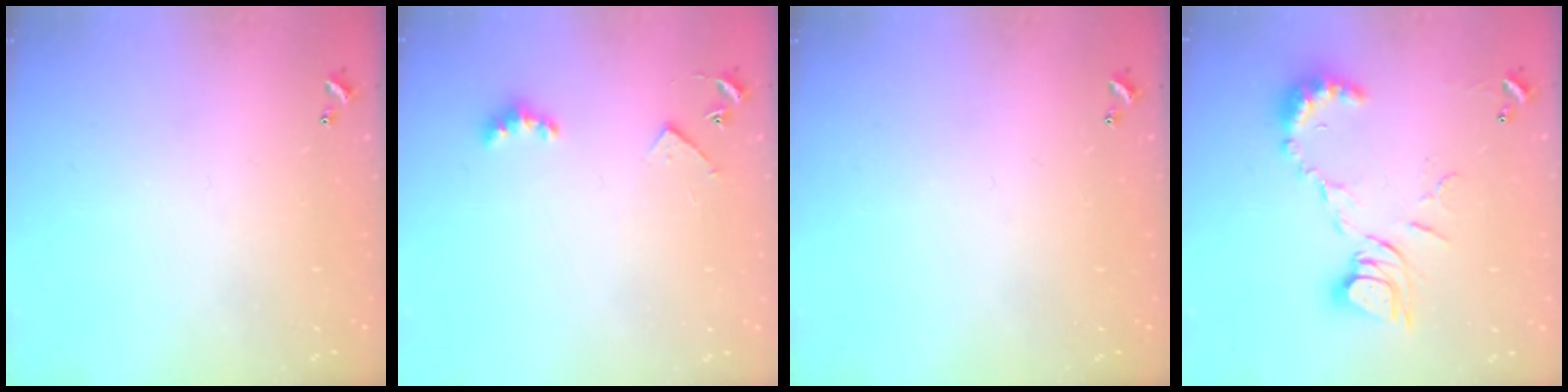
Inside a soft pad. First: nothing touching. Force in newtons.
{"total": 4.5, "press": 4.4, "slide": 0.7}
{"total": 0.0}
{"total": 11.6, "press": 11.5, "slide": 1.0}